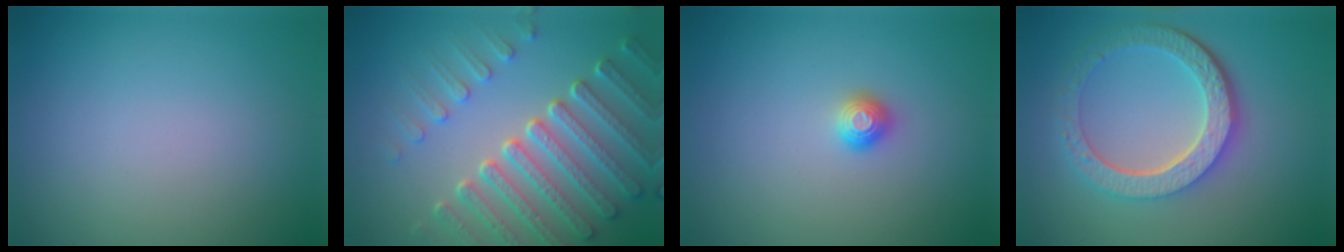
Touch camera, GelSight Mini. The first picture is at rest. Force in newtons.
{"total": 7.6, "press": 5.7, "slide": 5.0}
{"total": 1.1, "press": 1.1, "slide": 0.1}
{"total": 6.2, "press": 4.6, "slide": 4.2}